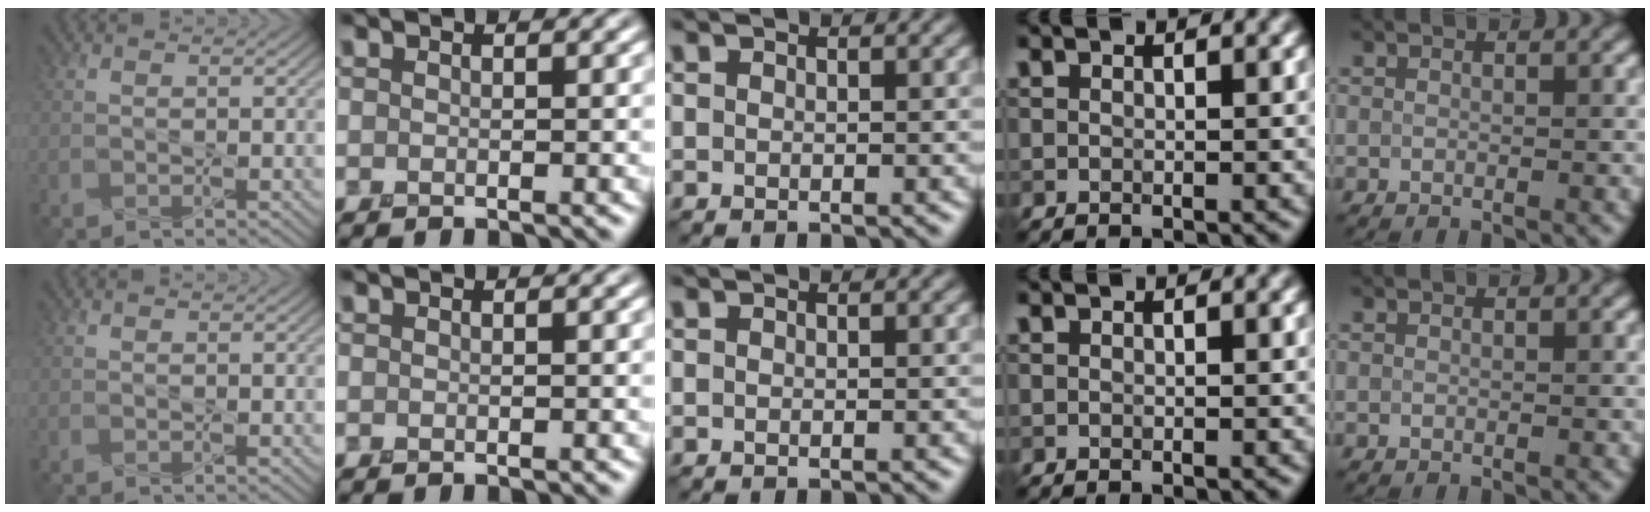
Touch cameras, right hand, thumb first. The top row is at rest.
{}